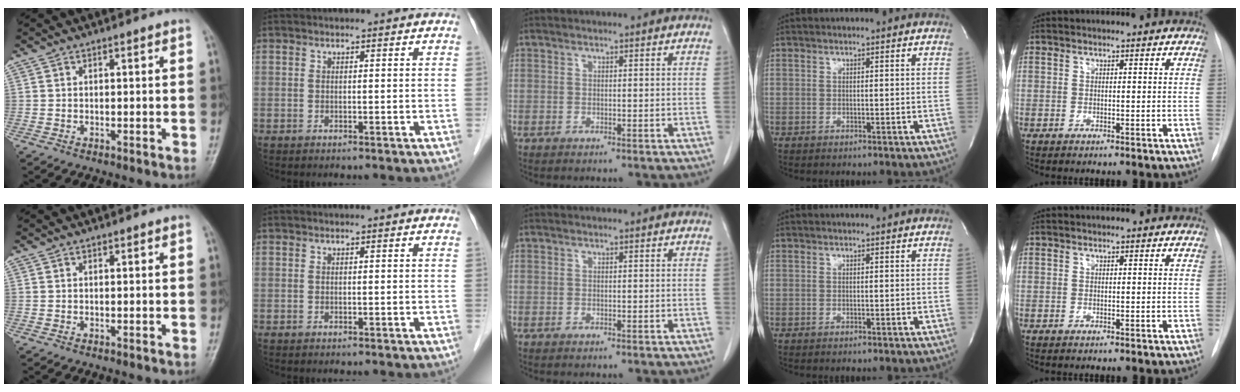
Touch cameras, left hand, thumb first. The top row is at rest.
{}